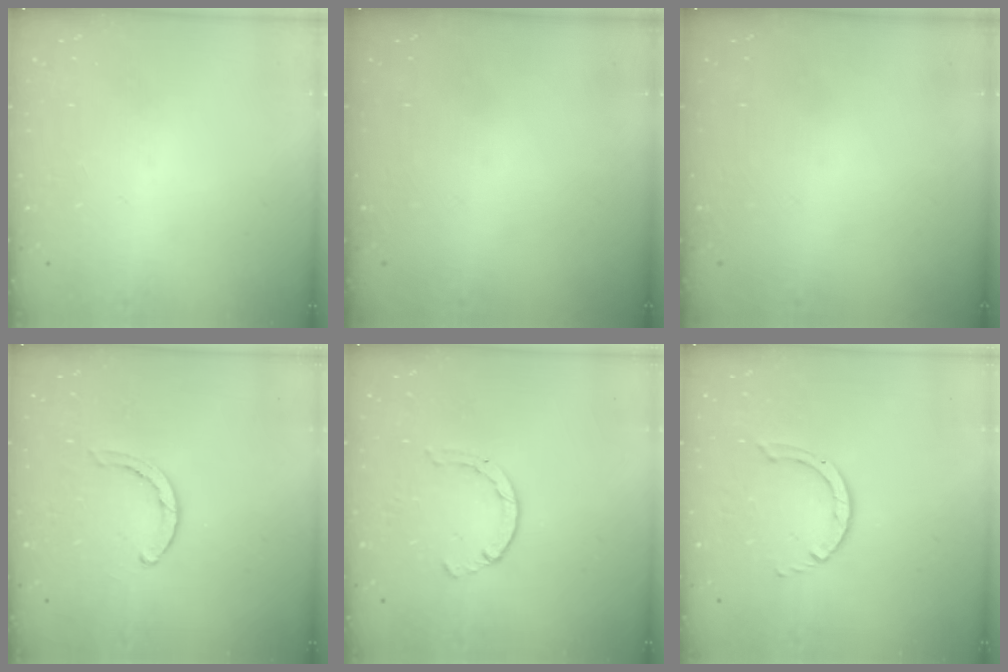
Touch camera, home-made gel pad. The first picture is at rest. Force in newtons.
{"total": 0.0}
{"total": 0.0}
{"total": 2.8, "press": 2.8, "slide": 0.2}
{"total": 2.1, "press": 2.1, "slide": 0.5}
{"total": 1.4, "press": 1.4, "slide": 0.2}